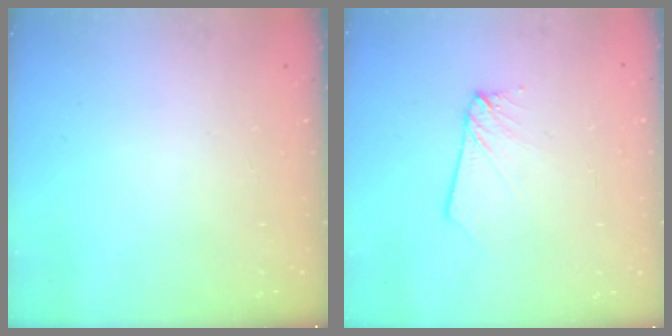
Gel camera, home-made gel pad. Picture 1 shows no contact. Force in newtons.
{"total": 2.6, "press": 2.6, "slide": 0.3}